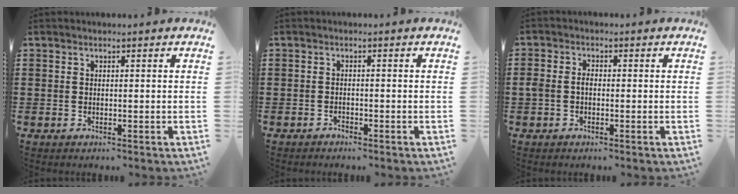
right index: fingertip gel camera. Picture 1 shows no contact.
{"total": 0.9, "force": [-0.9, 0.2, 0.0], "torque": [-0.004, 0.000, -0.019]}
{"total": 2.1, "force": [-0.4, 1.4, 1.5], "torque": [-0.037, 0.001, -0.012]}